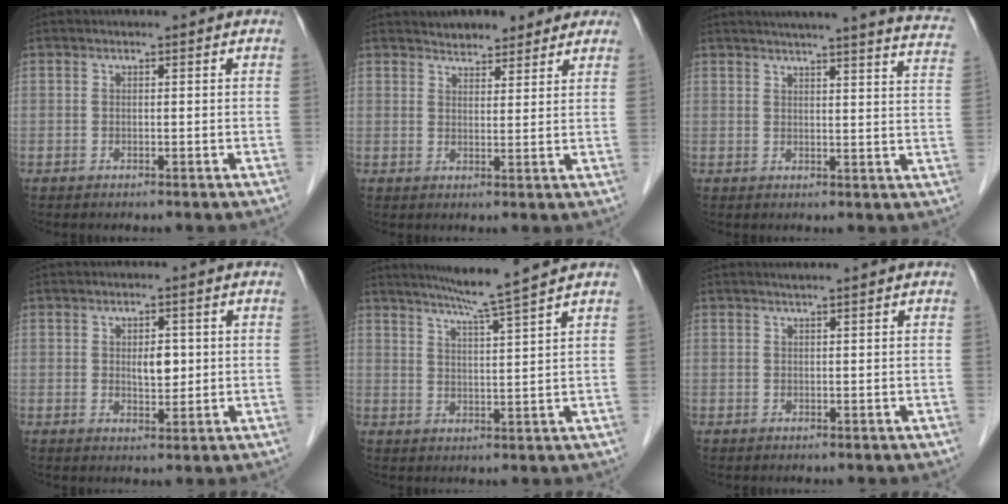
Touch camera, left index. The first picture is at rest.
{"total": 6.4, "force": [5.4, 2.7, 2.1], "torque": [-0.020, 0.015, 0.072]}
{"total": 20.3, "force": [18.1, 0.4, 9.2], "torque": [-0.121, -0.040, 0.202]}
{"total": 3.3, "force": [0.5, 1.6, 2.8], "torque": [-0.044, 0.001, 0.012]}
{"total": 7.4, "force": [6.1, -2.0, 3.6], "torque": [-0.061, -0.006, 0.097]}
{"total": 1.4, "force": [1.1, -0.3, 0.8], "torque": [-0.012, 0.010, 0.024]}